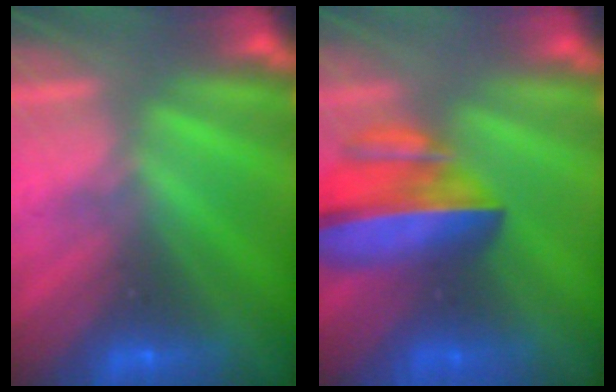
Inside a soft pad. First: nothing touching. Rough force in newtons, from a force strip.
{"total": 6.7}